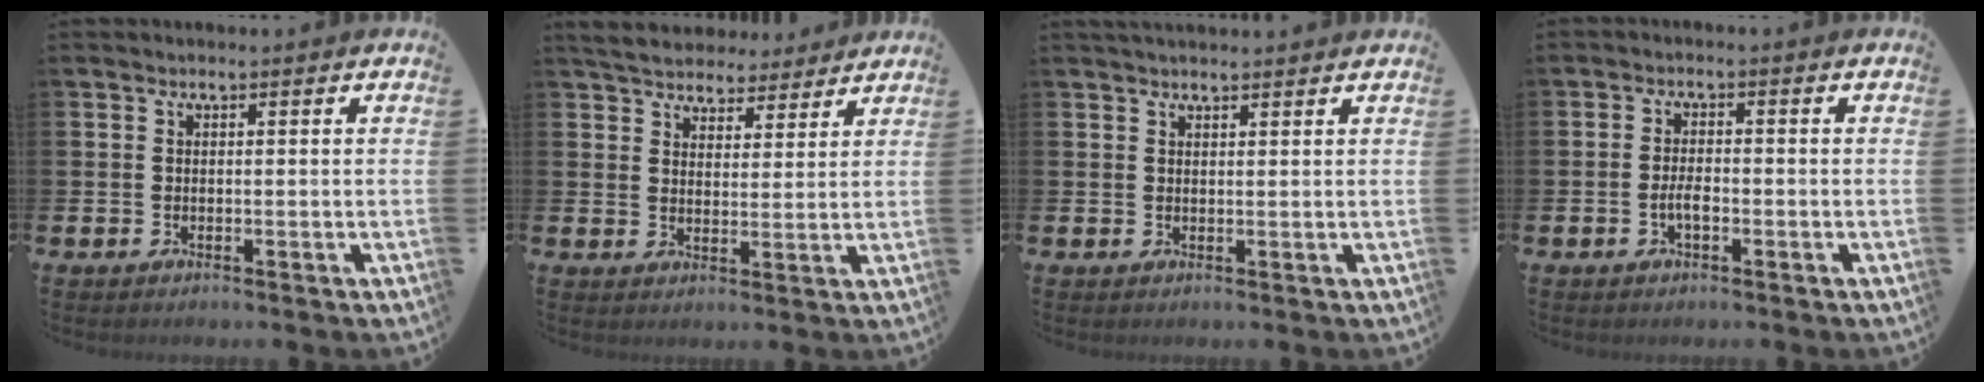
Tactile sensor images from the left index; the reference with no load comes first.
{"total": 5.4, "force": [5.1, 1.5, 0.4], "torque": [-0.025, -0.030, 0.091]}
{"total": 1.7, "force": [1.7, 0.2, 0.4], "torque": [0.004, -0.006, 0.028]}
{"total": 2.3, "force": [-0.7, 1.0, 2.0], "torque": [-0.033, 0.001, -0.015]}